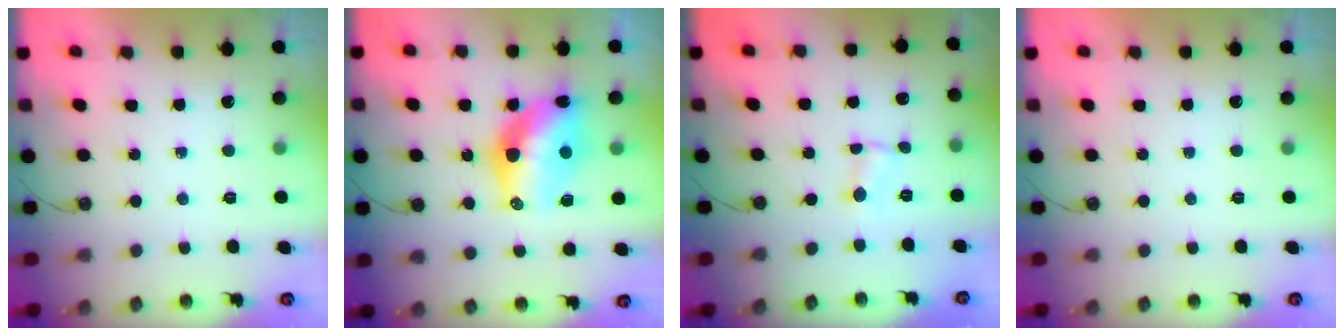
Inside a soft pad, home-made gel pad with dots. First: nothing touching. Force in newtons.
{"total": 13.8, "press": 13.7, "slide": 1.5}
{"total": 0.5, "press": 0.5, "slide": 0.1}
{"total": 0.0}